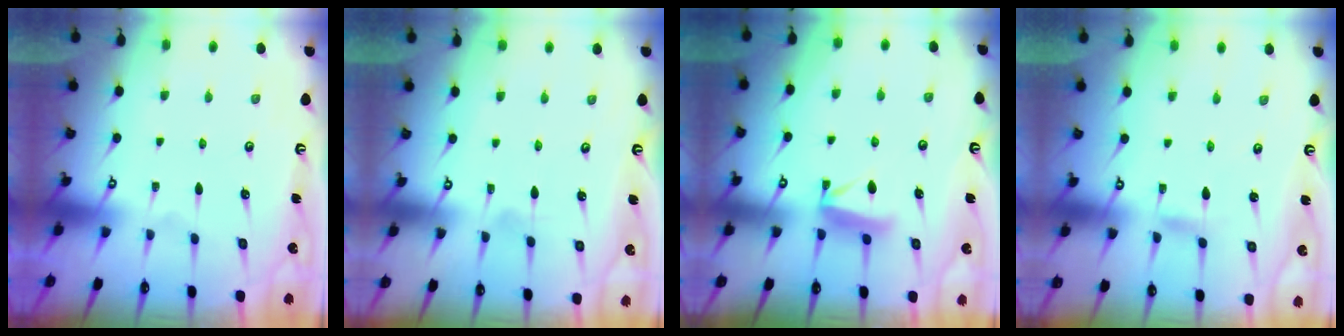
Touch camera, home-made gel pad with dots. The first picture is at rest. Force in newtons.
{"total": 2.5, "press": 2.5, "slide": 0.4}
{"total": 8.0, "press": 8.0, "slide": 0.4}
{"total": 1.4, "press": 1.4, "slide": 0.1}